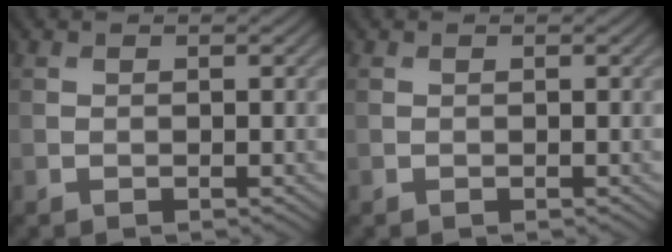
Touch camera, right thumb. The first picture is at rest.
{"total": 0.0}